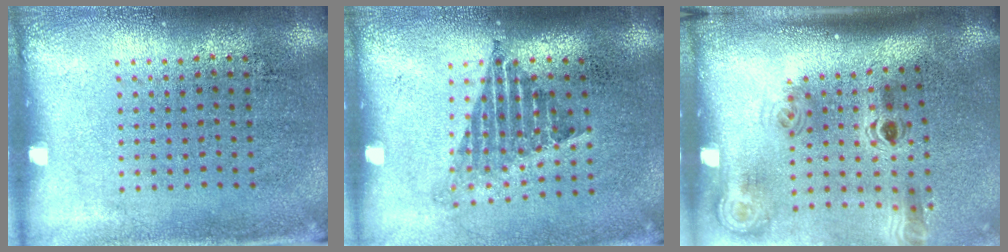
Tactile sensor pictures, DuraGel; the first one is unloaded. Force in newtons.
{"total": 1.3, "press": 1.0, "slide": 0.9}
{"total": 2.0, "press": 1.3, "slide": 1.5}